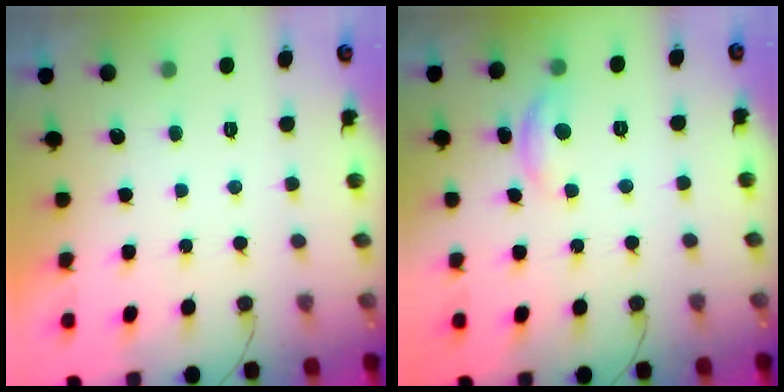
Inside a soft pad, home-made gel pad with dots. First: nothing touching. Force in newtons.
{"total": 6.8, "press": 6.8, "slide": 0.3}